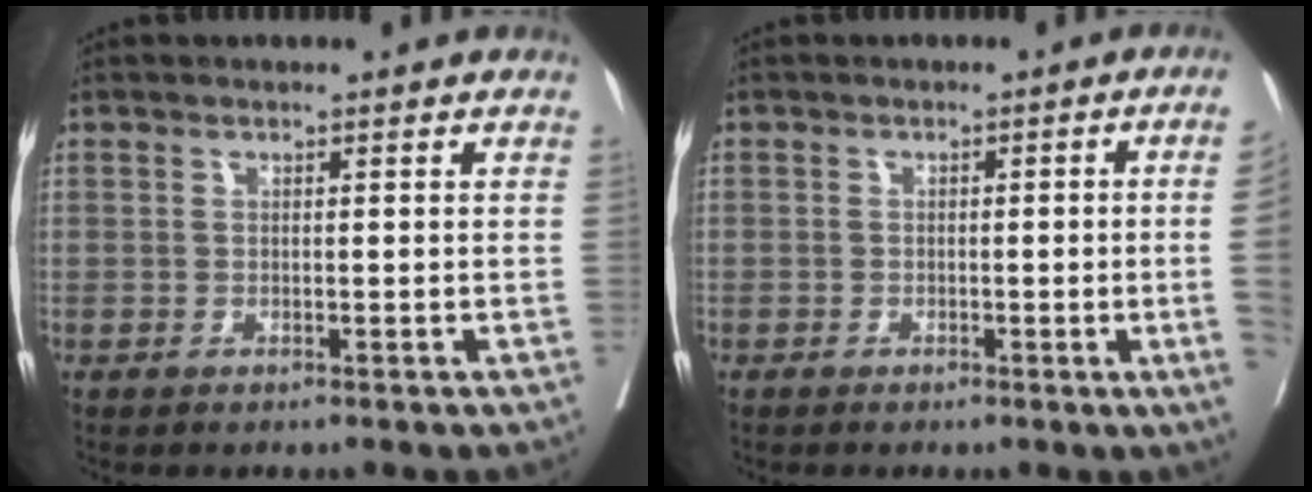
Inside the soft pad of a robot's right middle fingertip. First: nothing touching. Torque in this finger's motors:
{"motor_torque": [1.40, -0.73, 0.25, -0.21]}